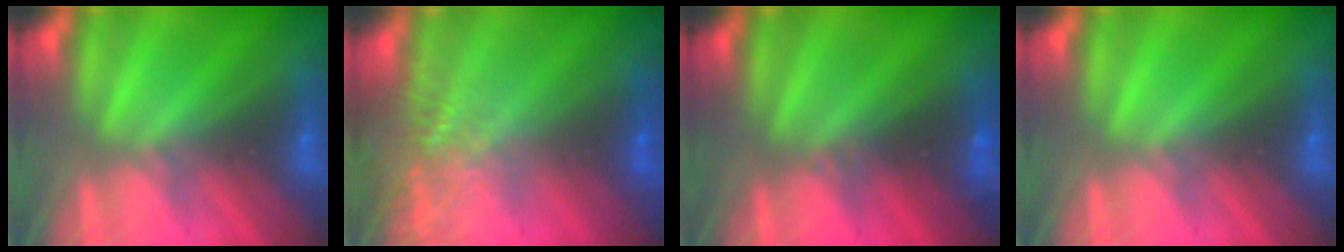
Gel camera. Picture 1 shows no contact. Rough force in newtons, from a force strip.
{"total": 7.2}
{"total": 2.4}
{"total": 0.0}